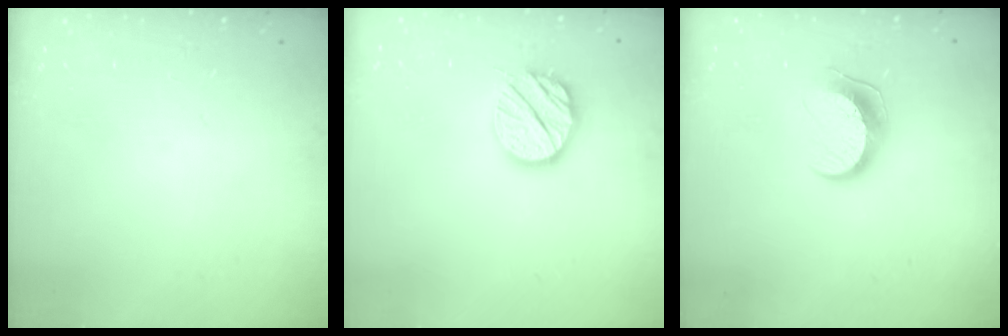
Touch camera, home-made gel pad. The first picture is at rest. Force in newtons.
{"total": 13.3, "press": 13.2, "slide": 1.4}
{"total": 9.7, "press": 9.6, "slide": 0.5}